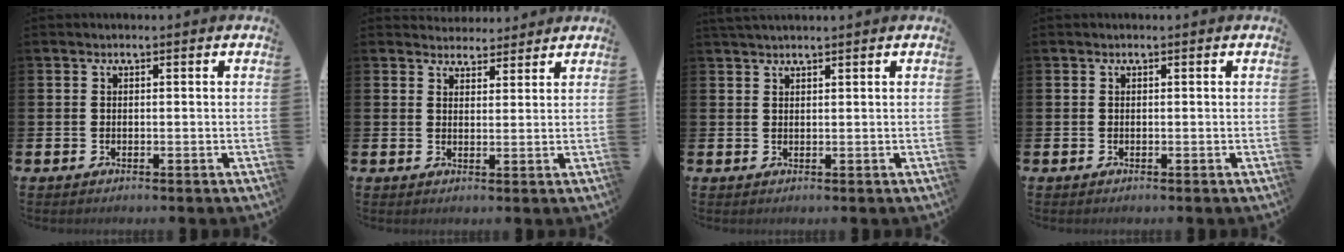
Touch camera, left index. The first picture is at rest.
{"total": 3.4, "force": [3.2, 1.1, -0.3], "torque": [0.010, -0.020, 0.059]}
{"total": 1.3, "force": [1.3, 0.1, 0.4], "torque": [-0.006, 0.000, 0.023]}
{"total": 0.0}